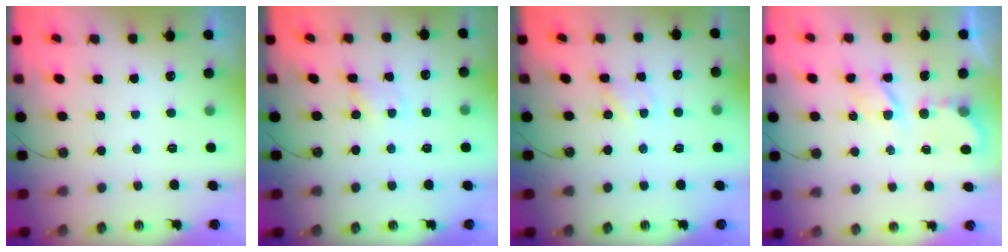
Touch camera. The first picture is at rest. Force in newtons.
{"total": 2.6, "press": 2.5, "slide": 0.4}
{"total": 2.6, "press": 2.5, "slide": 0.4}
{"total": 5.7, "press": 5.7, "slide": 0.2}